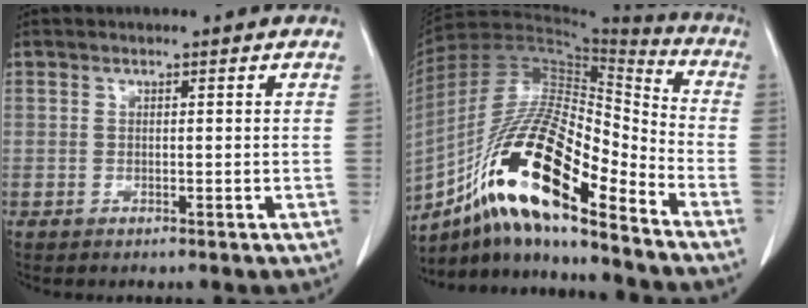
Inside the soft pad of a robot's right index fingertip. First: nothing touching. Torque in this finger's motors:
{"motor_torque": [1.35, -0.79, 0.92, 0.21]}